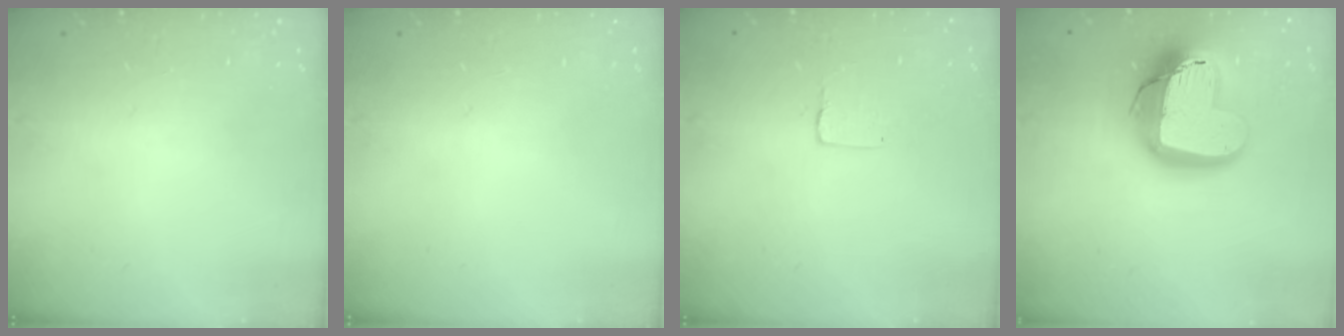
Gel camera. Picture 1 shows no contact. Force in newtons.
{"total": 0.0}
{"total": 1.0, "press": 1.0, "slide": 0.1}
{"total": 19.5, "press": 19.5, "slide": 1.6}